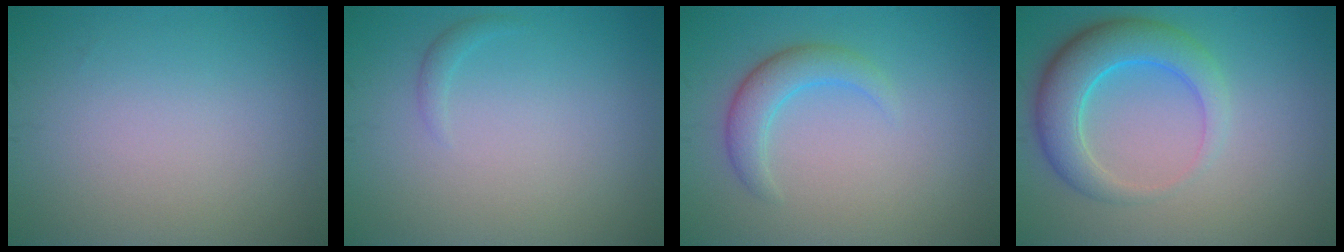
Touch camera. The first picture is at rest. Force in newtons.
{"total": 0.7, "press": 0.7, "slide": 0.1}
{"total": 2.9, "press": 2.9, "slide": 0.1}
{"total": 5.7, "press": 5.7, "slide": 0.4}